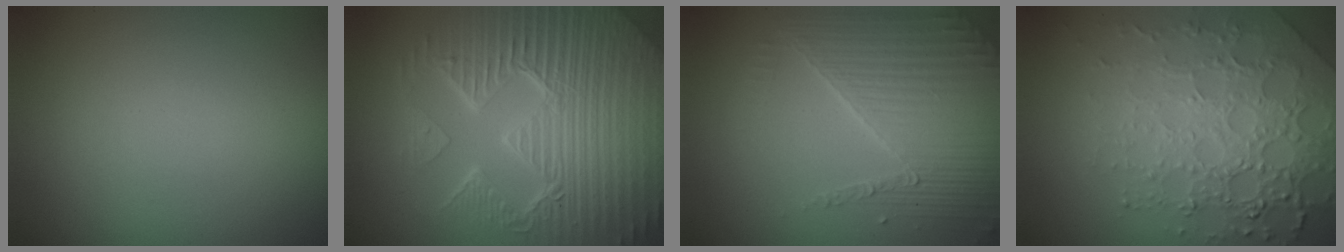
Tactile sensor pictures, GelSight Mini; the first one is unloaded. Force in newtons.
{"total": 11.0, "press": 7.1, "slide": 8.4}
{"total": 4.0, "press": 3.8, "slide": 1.2}
{"total": 8.0, "press": 5.5, "slide": 5.9}